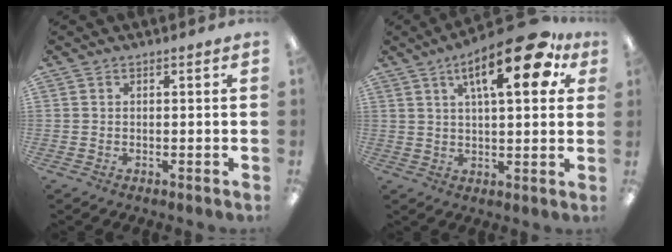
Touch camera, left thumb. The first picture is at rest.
{"total": 18.3, "force": [8.5, 6.5, 14.9], "torque": [-0.219, -0.024, 0.127]}